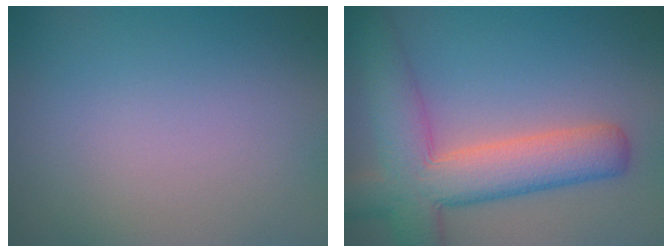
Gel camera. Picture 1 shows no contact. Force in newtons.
{"total": 8.3, "press": 8.3, "slide": 0.6}